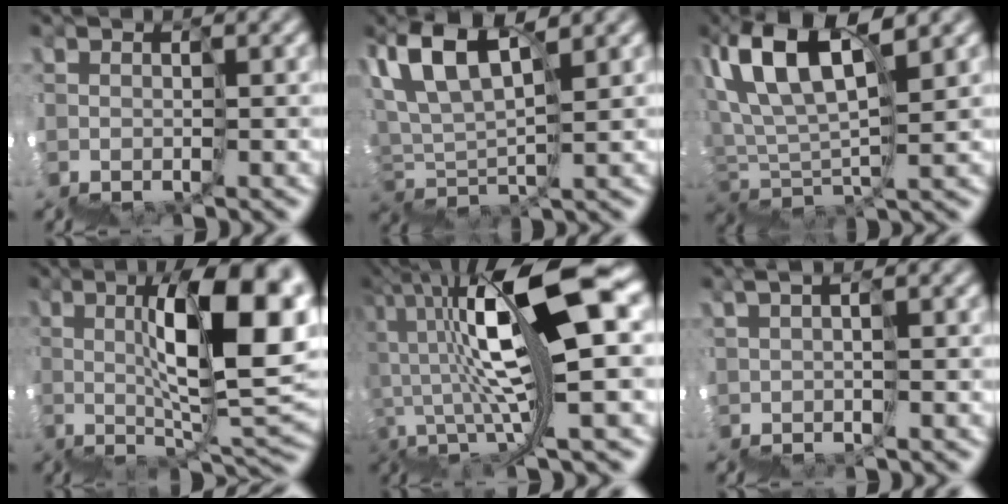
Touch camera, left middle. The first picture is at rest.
{"total": 4.6, "force": [4.4, -1.3, 0.1], "torque": [-0.012, 0.047, 0.073]}
{"total": 6.2, "force": [5.8, -1.0, 1.9], "torque": [-0.047, 0.051, 0.098]}
{"total": 8.3, "force": [4.1, -0.3, 7.2], "torque": [-0.077, 0.043, 0.067]}
{"total": 7.7, "force": [2.5, -0.8, 7.2], "torque": [-0.134, 0.053, 0.039]}
{"total": 3.4, "force": [1.9, -2.4, -1.5], "torque": [0.023, 0.023, 0.035]}